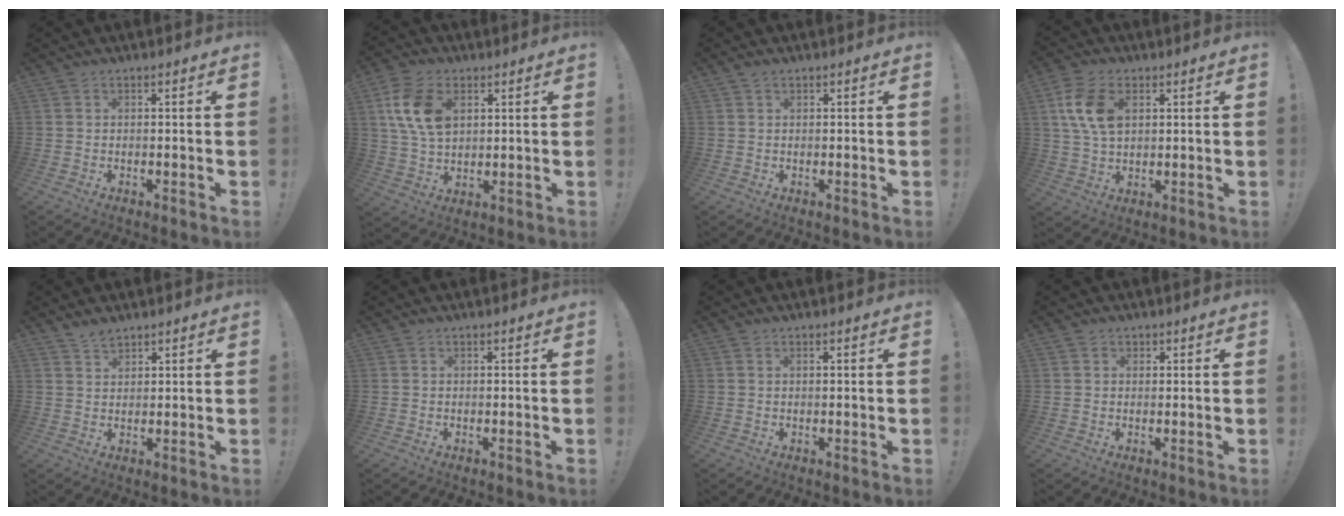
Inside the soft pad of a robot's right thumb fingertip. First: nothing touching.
{"total": 12.9, "force": [4.1, 8.4, 8.9], "torque": [-0.179, -0.001, 0.078]}
{"total": 1.0, "force": [0.7, 0.6, 0.5], "torque": [-0.006, 0.001, 0.012]}
{"total": 11.0, "force": [3.3, 7.0, 7.8], "torque": [-0.160, 0.004, 0.063]}
{"total": 3.1, "force": [2.7, 1.3, 0.9], "torque": [-0.008, -0.016, 0.048]}
{"total": 0.0}
{"total": 0.6, "force": [0.3, -0.1, 0.5], "torque": [-0.009, -0.001, 0.005]}
{"total": 1.1, "force": [0.6, 0.9, 0.3], "torque": [0.001, -0.001, 0.009]}